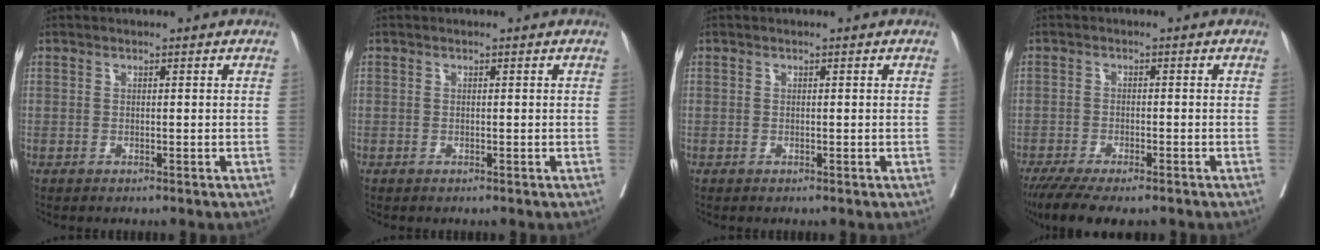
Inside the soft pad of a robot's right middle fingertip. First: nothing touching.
{"total": 0.0}
{"total": 0.0}
{"total": 9.7, "force": [-7.6, 2.7, 5.4], "torque": [-0.083, -0.014, -0.120]}